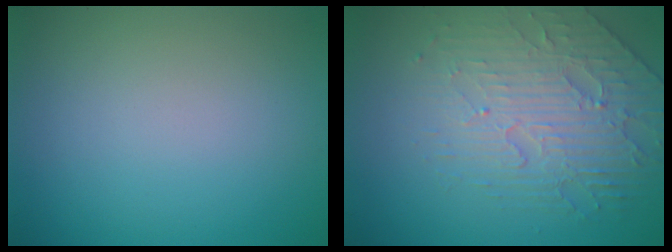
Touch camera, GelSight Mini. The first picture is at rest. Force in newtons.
{"total": 4.3, "press": 3.9, "slide": 1.7}